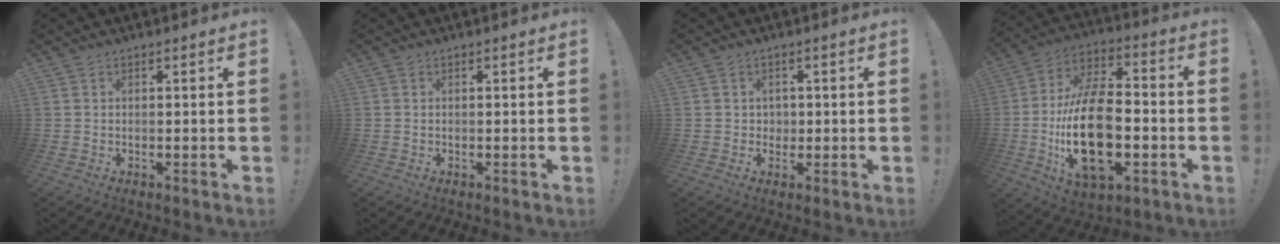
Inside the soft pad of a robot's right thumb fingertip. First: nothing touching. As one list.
[{"total": 0.0}, {"total": 2.8, "force": [0.5, 2.7, 0.4], "torque": [-0.005, -0.002, 0.007]}, {"total": 24.6, "force": [-4.9, 13.5, 20.0], "torque": [-0.382, 0.020, -0.077]}]